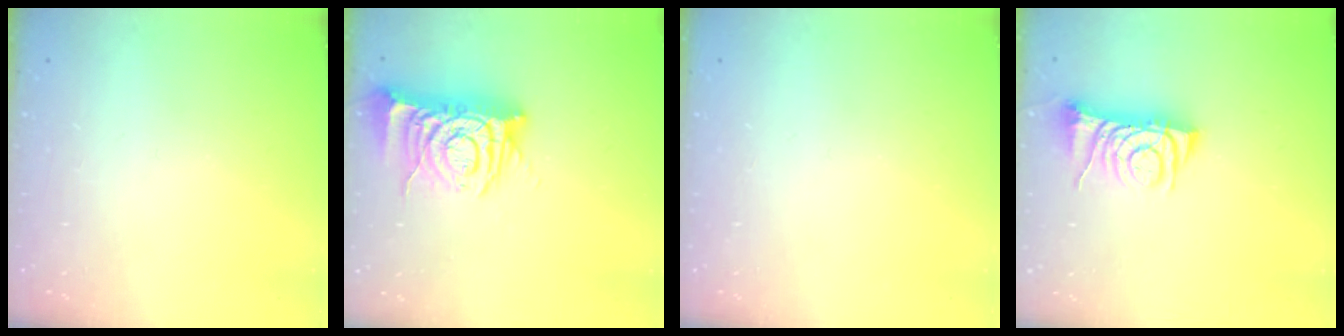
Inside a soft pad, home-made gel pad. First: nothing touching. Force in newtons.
{"total": 11.5, "press": 11.4, "slide": 1.4}
{"total": 0.0}
{"total": 7.8, "press": 7.7, "slide": 1.0}